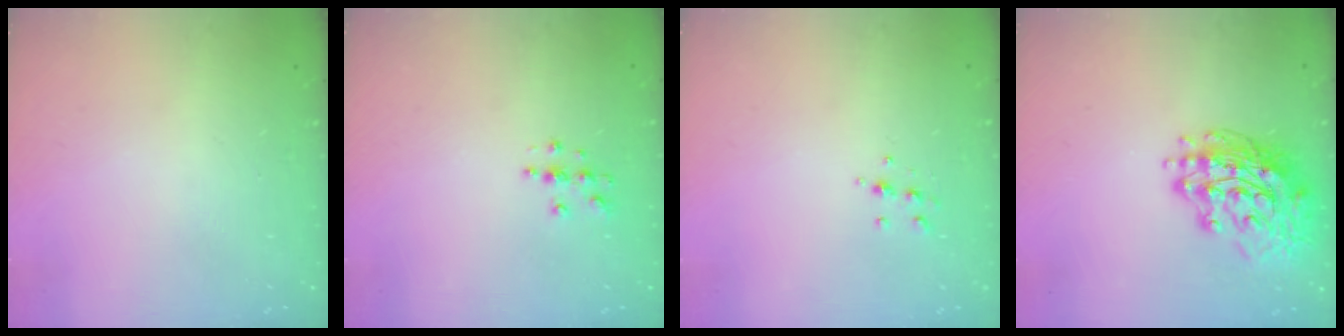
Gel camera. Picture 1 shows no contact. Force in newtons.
{"total": 3.8, "press": 3.8, "slide": 0.4}
{"total": 5.8, "press": 5.8, "slide": 0.6}
{"total": 16.1, "press": 16.0, "slide": 1.7}